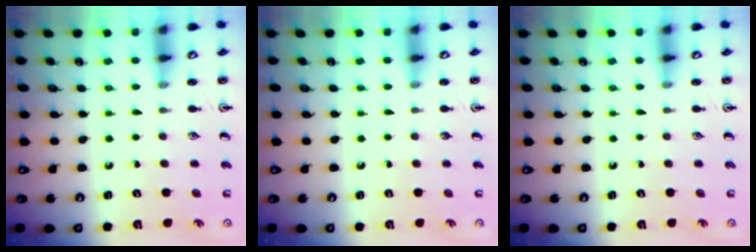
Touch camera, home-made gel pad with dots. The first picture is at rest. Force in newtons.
{"total": 0.0}
{"total": 0.0}